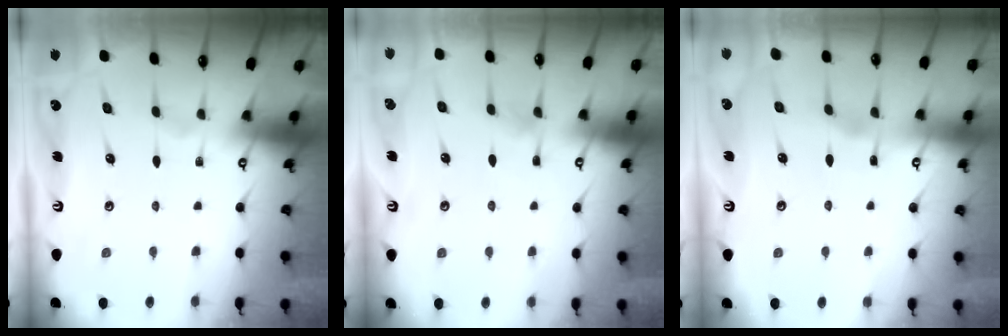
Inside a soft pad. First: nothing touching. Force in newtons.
{"total": 5.0, "press": 5.0, "slide": 0.5}
{"total": 2.8, "press": 2.8, "slide": 0.4}